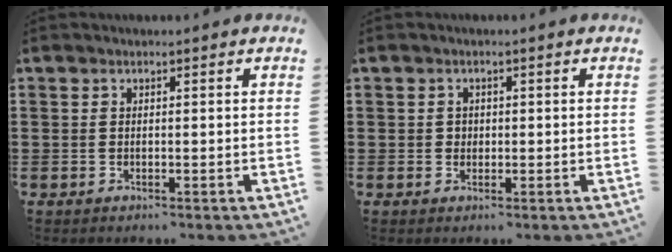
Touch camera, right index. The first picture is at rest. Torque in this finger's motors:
{"motor_torque": [0.27, 0.15, 0.09, 0.02]}